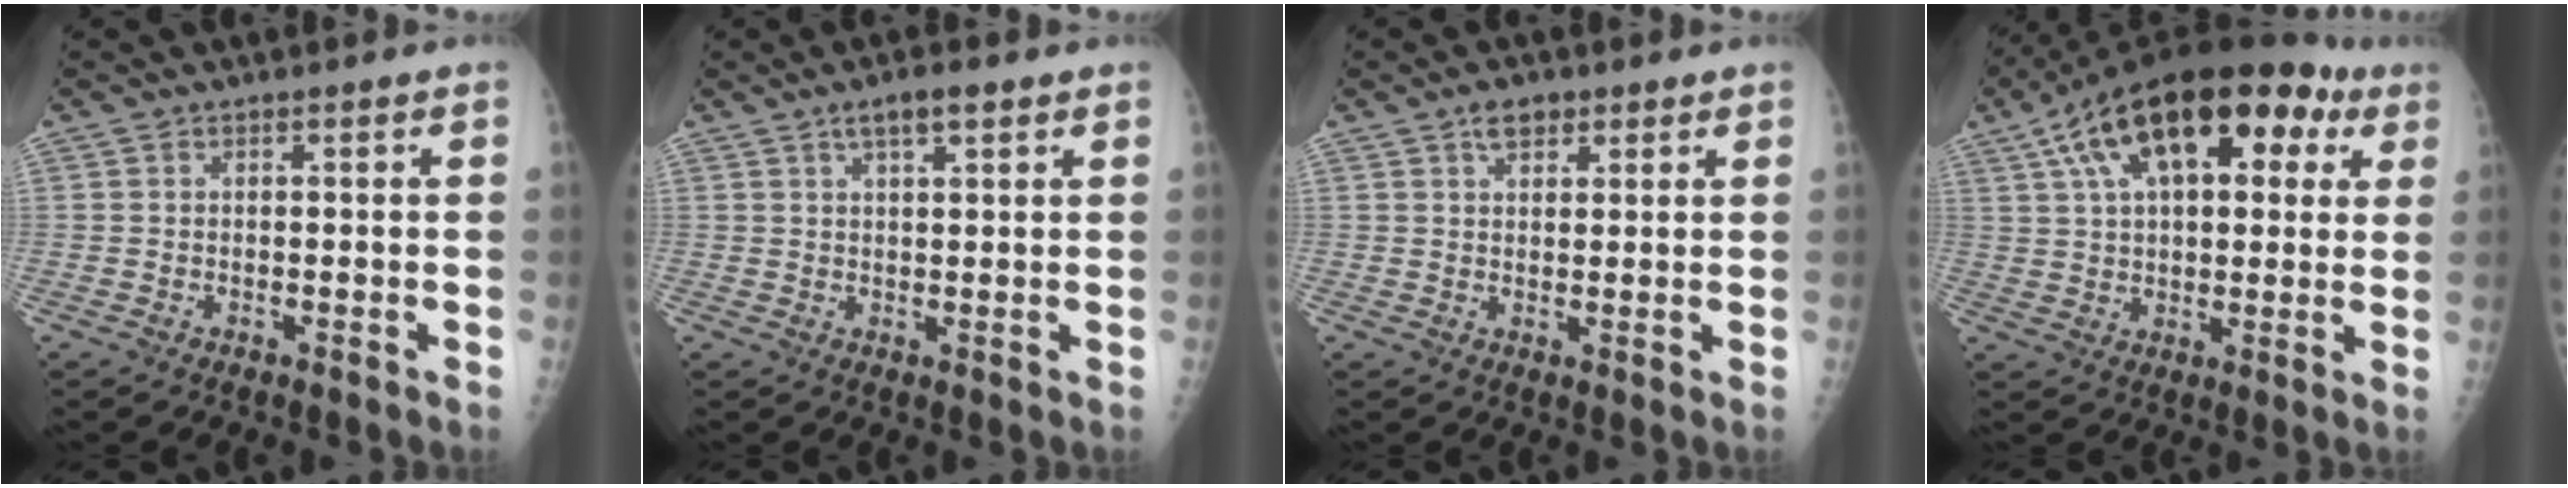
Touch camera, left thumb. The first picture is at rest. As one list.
[{"total": 4.2, "force": [2.5, 1.3, 3.1], "torque": [-0.050, -0.005, 0.043]}, {"total": 3.8, "force": [2.4, 2.2, 2.0], "torque": [-0.016, -0.011, 0.037]}, {"total": 23.3, "force": [9.9, 11.7, 17.5], "torque": [-0.258, 0.027, 0.153]}]